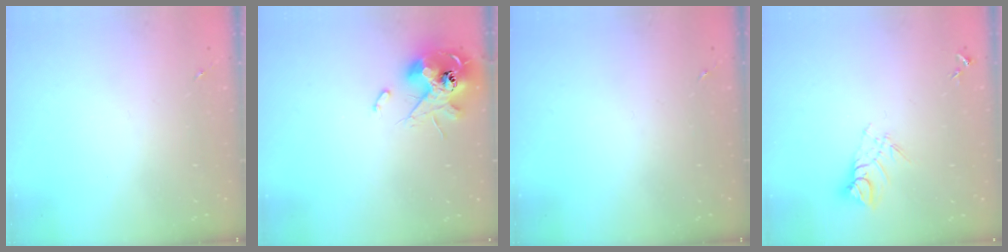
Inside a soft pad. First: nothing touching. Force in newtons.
{"total": 13.1, "press": 13.0, "slide": 1.6}
{"total": 0.0}
{"total": 7.9, "press": 7.9, "slide": 0.5}